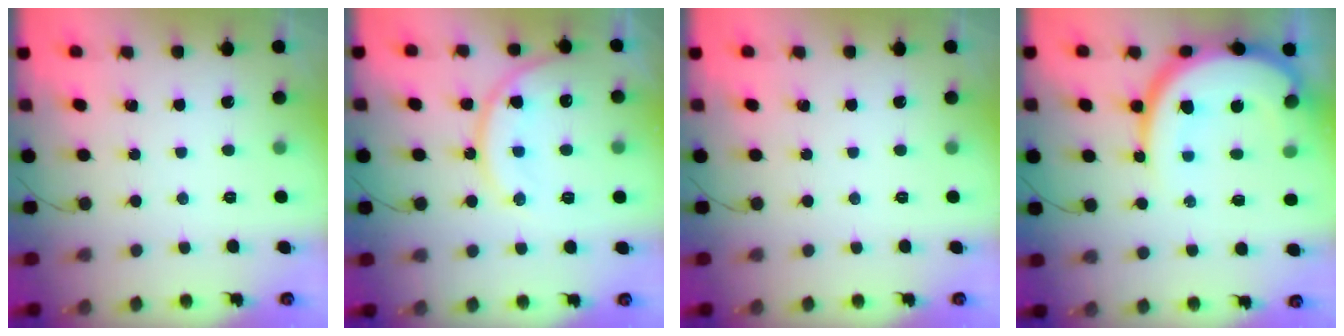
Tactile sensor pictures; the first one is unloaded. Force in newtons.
{"total": 14.3, "press": 14.2, "slide": 1.6}
{"total": 0.0}
{"total": 16.9, "press": 16.9, "slide": 1.5}